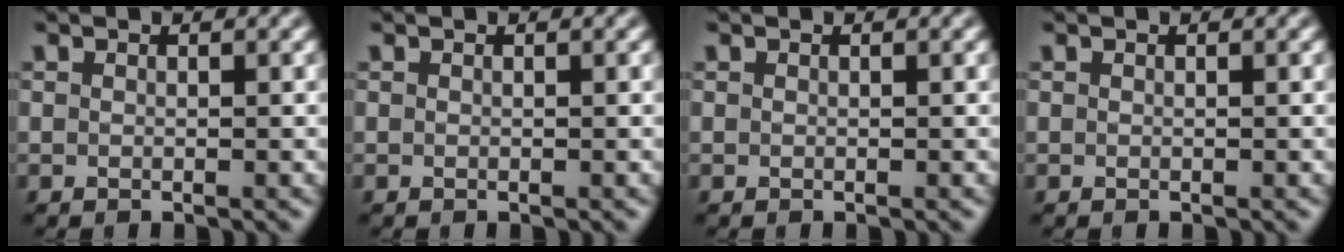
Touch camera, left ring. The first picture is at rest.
{"total": 0.0}
{"total": 0.0}
{"total": 0.0}